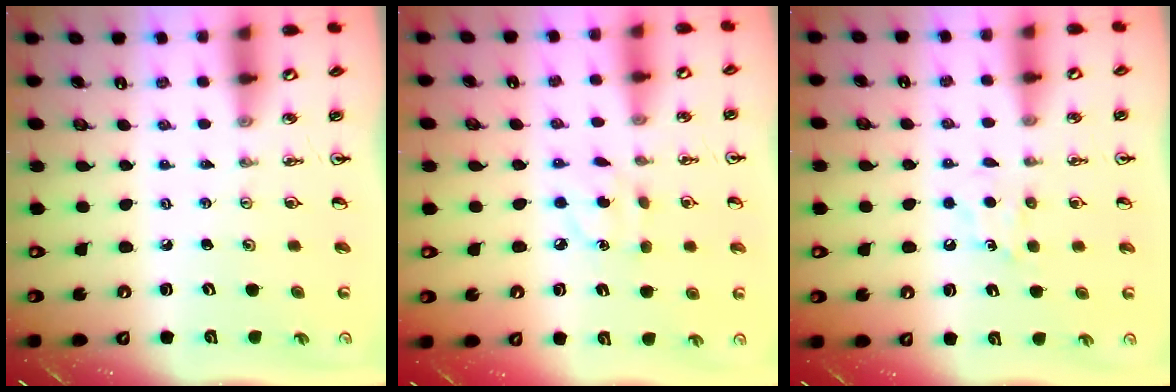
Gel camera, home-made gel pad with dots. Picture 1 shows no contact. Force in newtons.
{"total": 4.1, "press": 4.1, "slide": 0.6}
{"total": 5.9, "press": 5.9, "slide": 0.6}